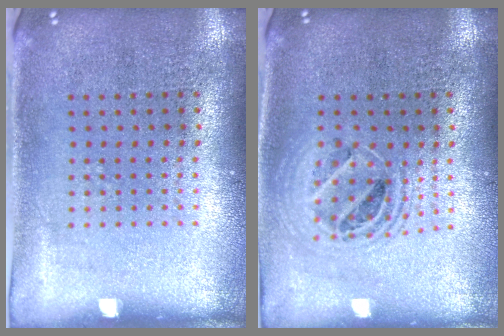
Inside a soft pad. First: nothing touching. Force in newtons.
{"total": 1.6, "press": 1.4, "slide": 0.7}